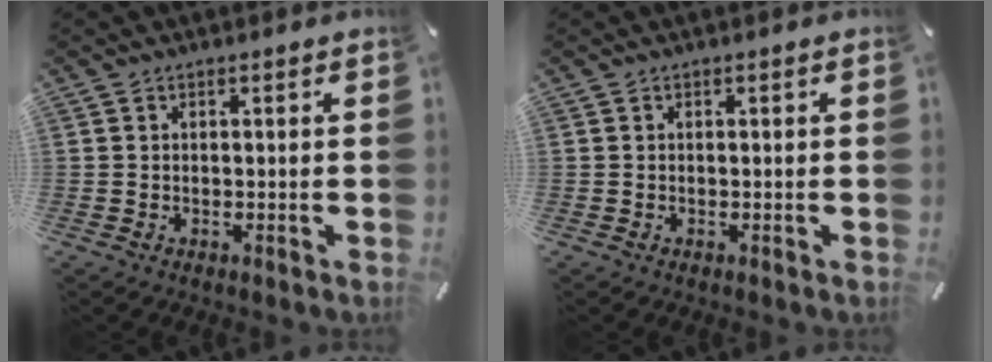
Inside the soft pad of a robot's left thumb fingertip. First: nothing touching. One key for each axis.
{"total": 0.0}